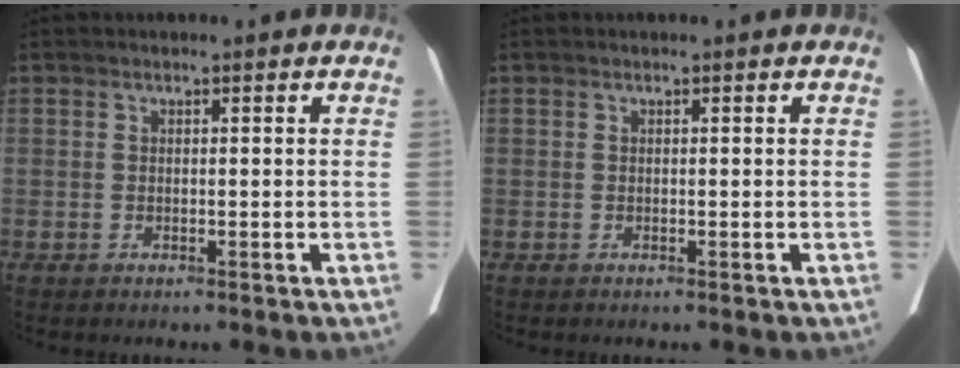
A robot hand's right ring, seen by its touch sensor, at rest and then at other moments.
{"total": 0.0}